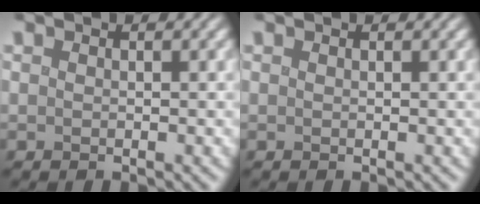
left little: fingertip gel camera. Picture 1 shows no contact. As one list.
[{"total": 0.0}]